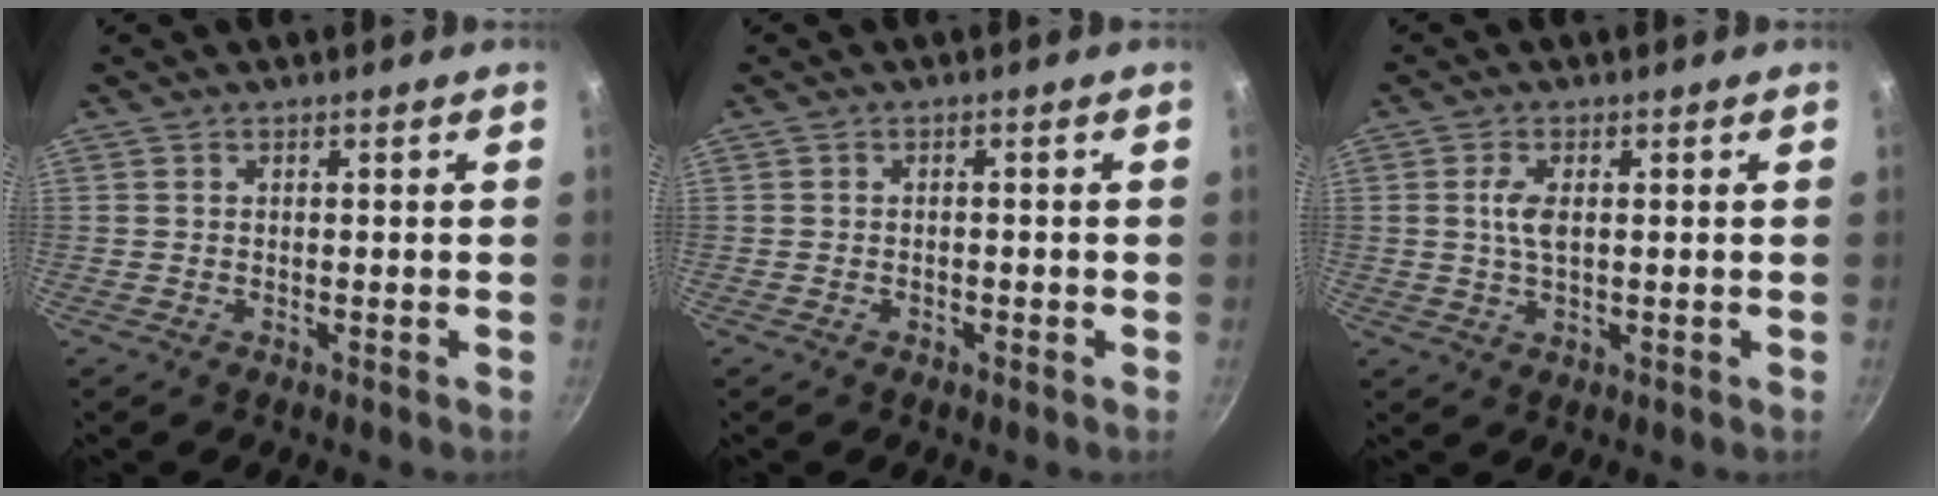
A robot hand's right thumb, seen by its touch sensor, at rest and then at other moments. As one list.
[{"total": 0.9, "force": [-0.6, 0.5, 0.5], "torque": [-0.010, 0.004, -0.010]}, {"total": 3.8, "force": [0.7, 1.7, 3.4], "torque": [-0.069, 0.002, 0.013]}]